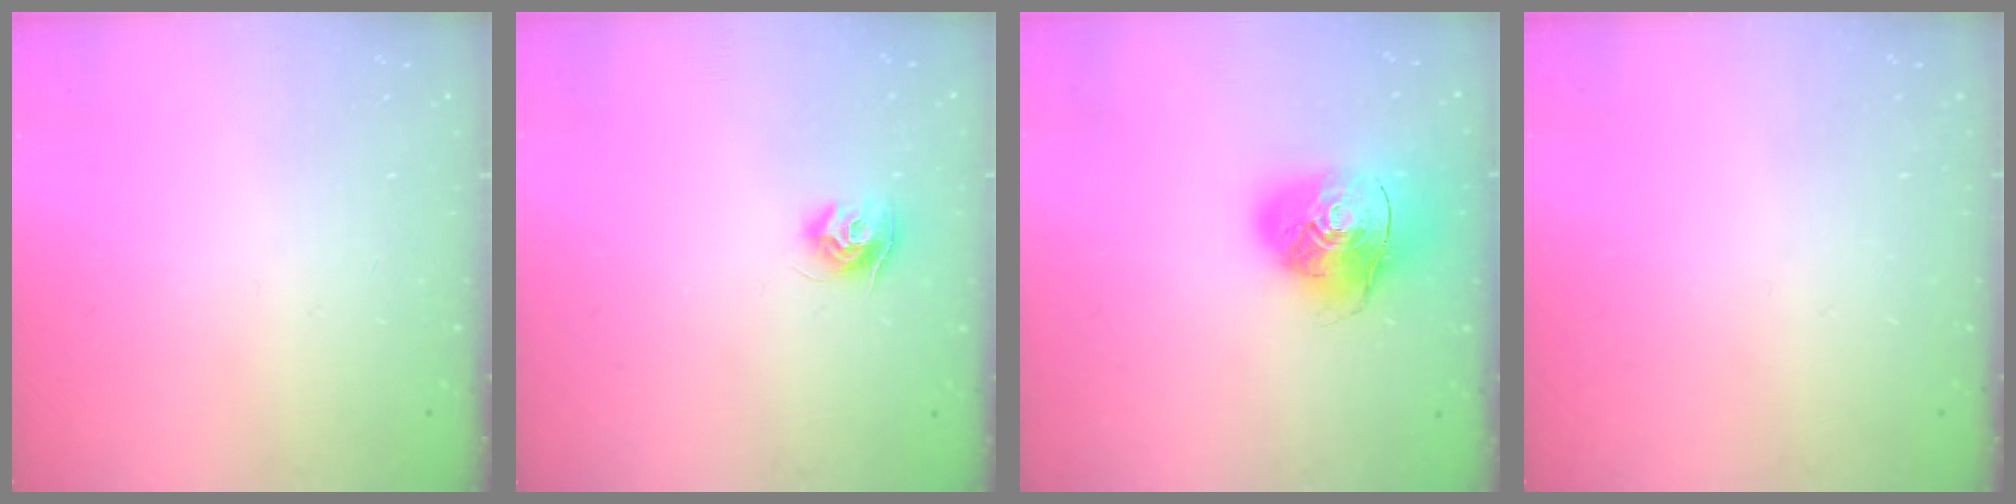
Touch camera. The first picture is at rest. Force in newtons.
{"total": 8.8, "press": 8.8, "slide": 0.2}
{"total": 15.6, "press": 15.4, "slide": 2.2}
{"total": 0.0}